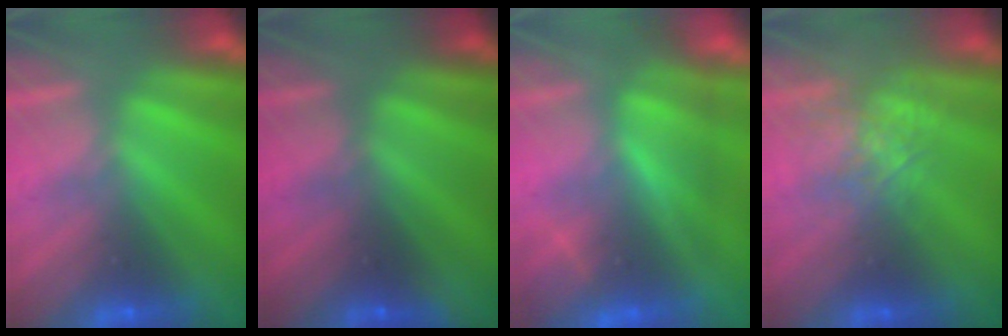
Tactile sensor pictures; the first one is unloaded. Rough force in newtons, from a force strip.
{"total": 1.6}
{"total": 4.4}
{"total": 2.7}